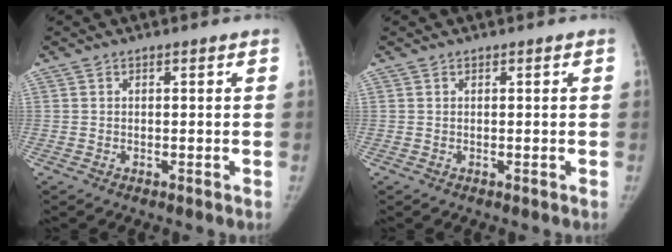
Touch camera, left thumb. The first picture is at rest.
{"total": 0.0}